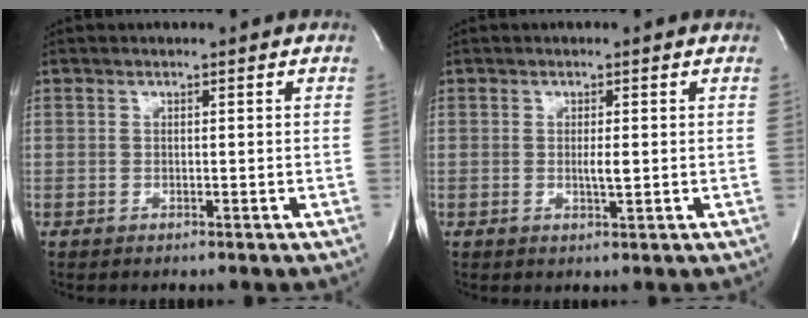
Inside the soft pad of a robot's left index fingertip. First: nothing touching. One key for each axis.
{"total": 1.7, "fx": -0.2, "fy": 0.2, "fz": 1.7, "tx": -0.033, "ty": -0.006, "tz": -0.003}